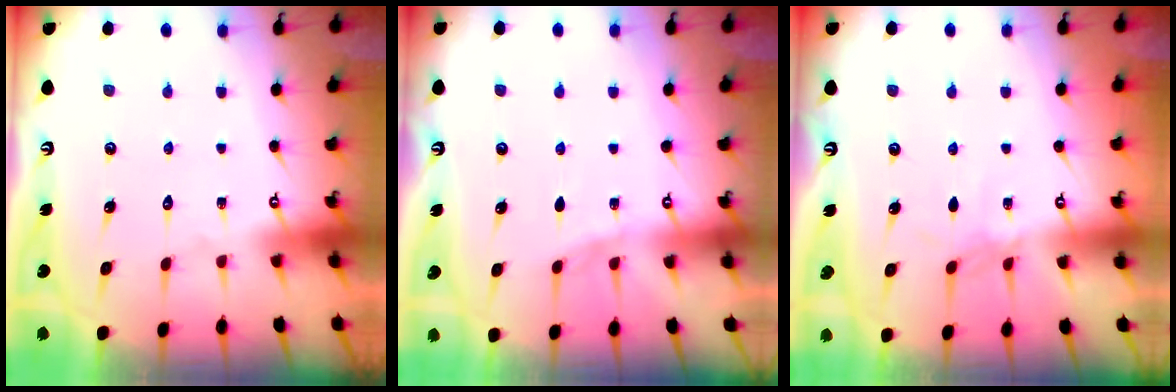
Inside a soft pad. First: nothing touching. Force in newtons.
{"total": 5.0, "press": 4.2, "slide": 2.7}
{"total": 2.3, "press": 2.3, "slide": 0.5}